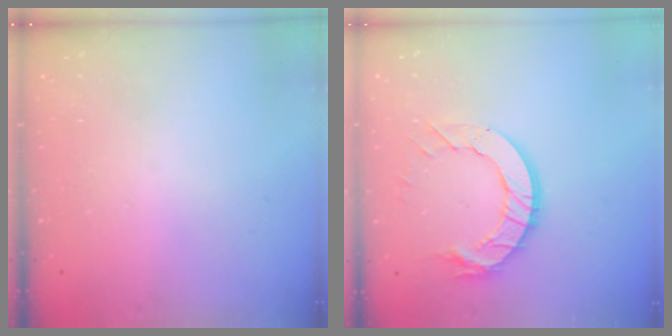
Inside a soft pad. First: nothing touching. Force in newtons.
{"total": 11.5, "press": 11.4, "slide": 1.2}